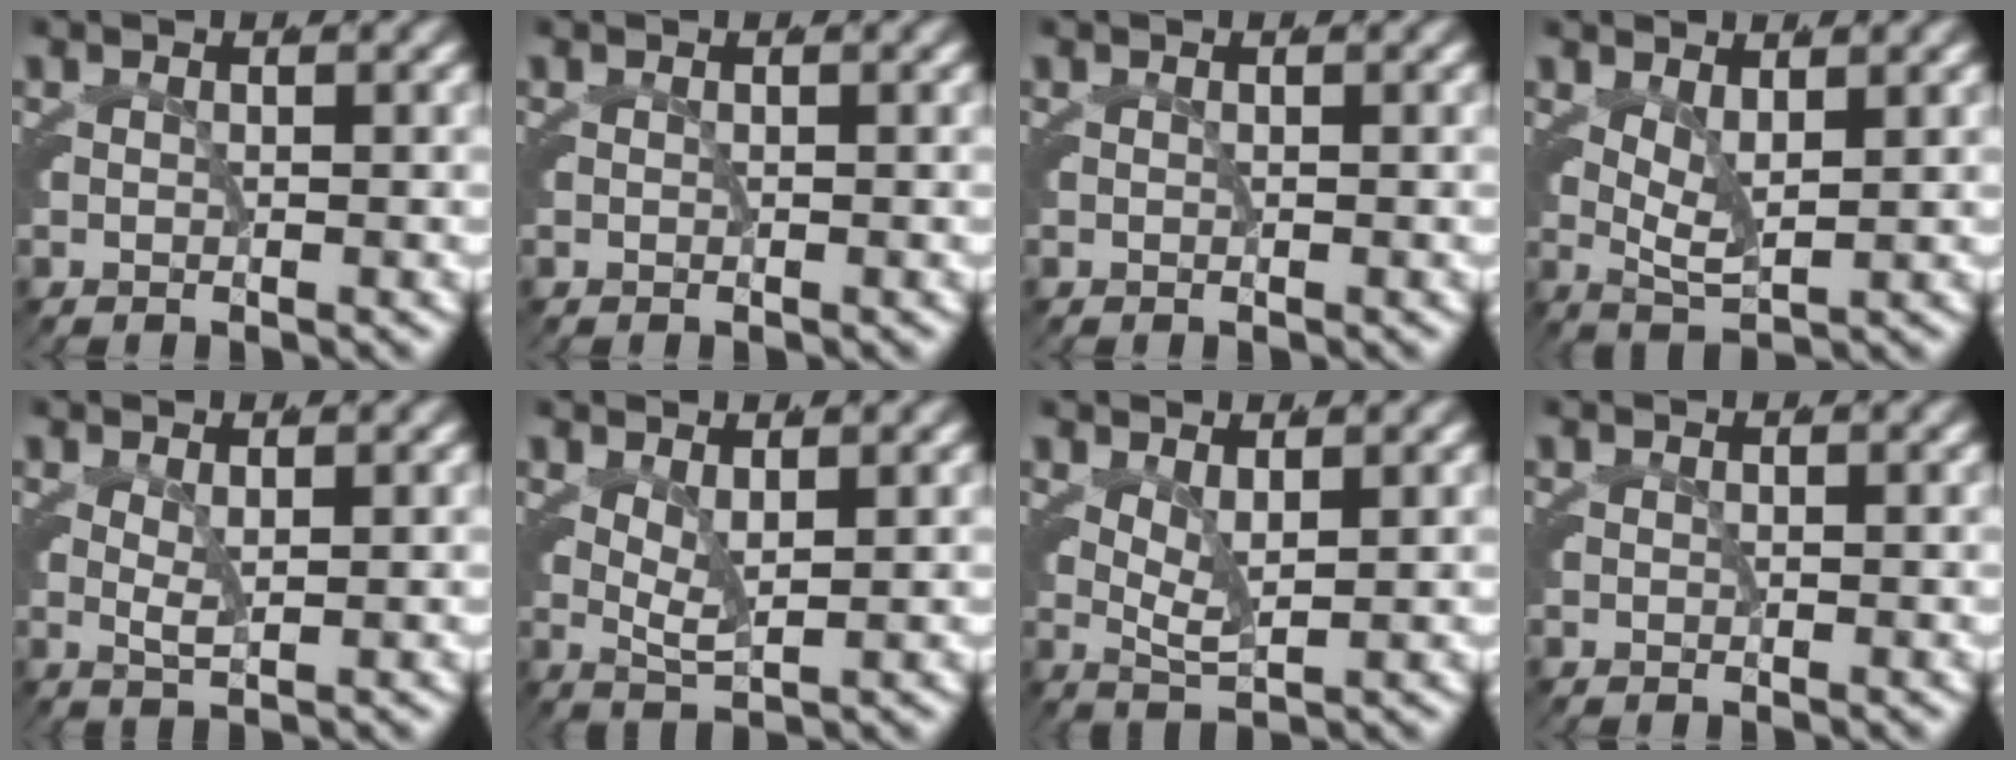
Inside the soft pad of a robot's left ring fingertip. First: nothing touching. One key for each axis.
{"total": 0.0}
{"total": 0.0}
{"total": 5.0, "fx": 1.9, "fy": 2.9, "fz": 3.7, "tx": -0.071, "ty": -0.010, "tz": 0.032}
{"total": 2.0, "fx": 0.9, "fy": 0.9, "fz": 1.5, "tx": -0.036, "ty": -0.012, "tz": 0.021}
{"total": 3.8, "fx": 1.7, "fy": 1.8, "fz": 2.8, "tx": -0.054, "ty": -0.009, "tz": 0.030}
{"total": 4.2, "fx": 1.9, "fy": 2.1, "fz": 3.1, "tx": -0.060, "ty": -0.009, "tz": 0.032}
{"total": 0.0}